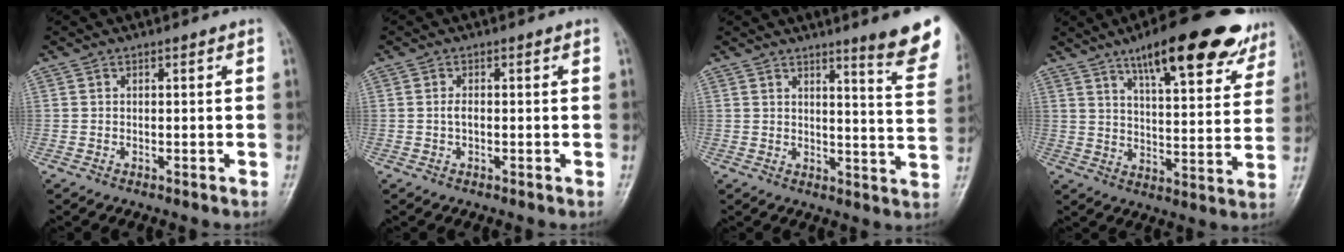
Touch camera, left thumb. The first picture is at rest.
{"total": 1.3, "force": [-0.1, 0.7, 1.1], "torque": [-0.016, 0.003, -0.004]}
{"total": 12.1, "force": [8.8, 0.9, 8.3], "torque": [-0.080, -0.056, 0.098]}
{"total": 20.8, "force": [13.5, 6.2, 14.5], "torque": [-0.168, -0.041, 0.191]}